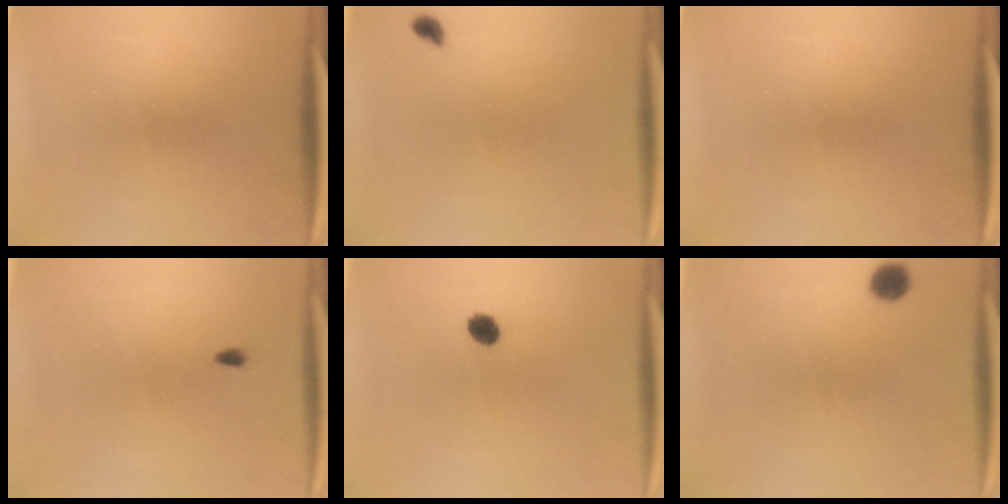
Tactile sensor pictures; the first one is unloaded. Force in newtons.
{"total": 1.4}
{"total": 0.0}
{"total": 0.6}
{"total": 2.9}
{"total": 3.2}